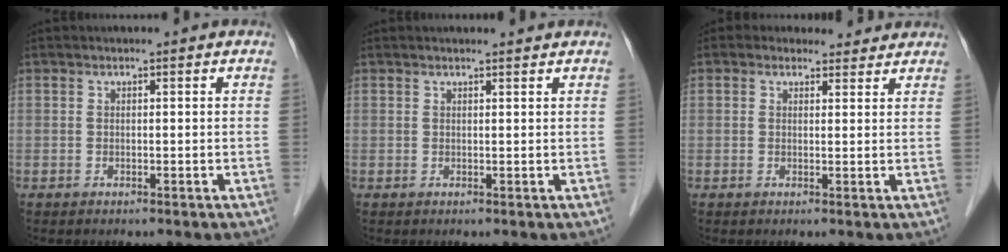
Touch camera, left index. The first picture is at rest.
{"total": 2.0, "force": [1.9, 0.0, 0.5], "torque": [-0.008, 0.008, 0.022]}
{"total": 3.4, "force": [2.9, 1.8, 0.0], "torque": [0.005, 0.010, 0.030]}